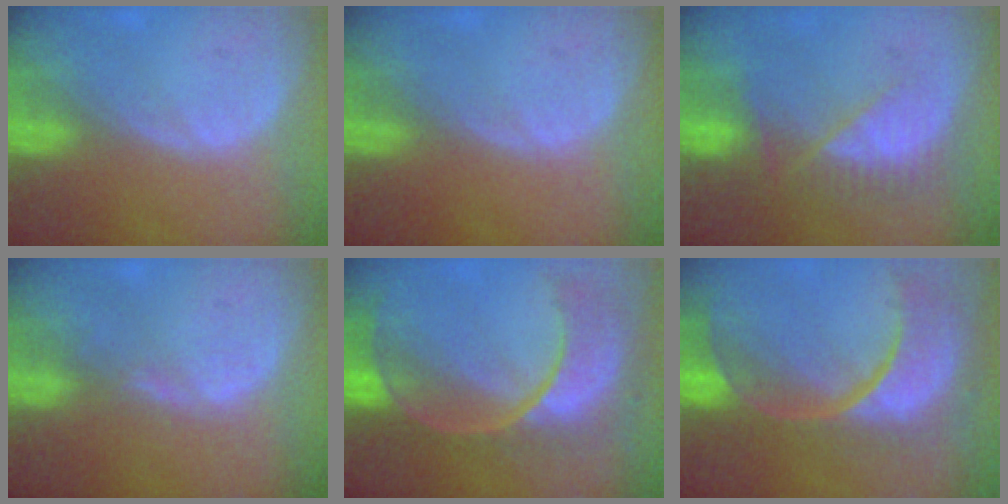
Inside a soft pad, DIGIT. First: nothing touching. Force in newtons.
{"total": 0.0}
{"total": 7.4, "press": 6.6, "slide": 3.3}
{"total": 1.3, "press": 1.3, "slide": 0.2}
{"total": 11.2, "press": 9.4, "slide": 6.1}
{"total": 13.8, "press": 10.9, "slide": 8.4}